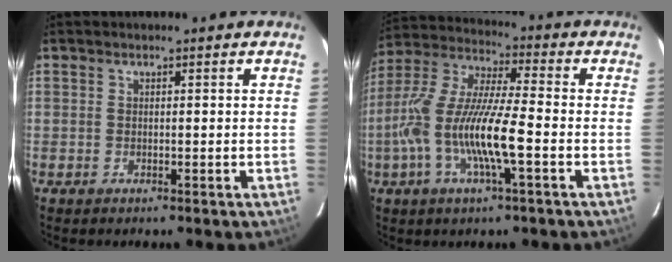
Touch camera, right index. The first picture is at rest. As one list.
[{"total": 15.3, "force": [-4.4, 2.2, 14.5], "torque": [-0.291, -0.005, -0.088]}]